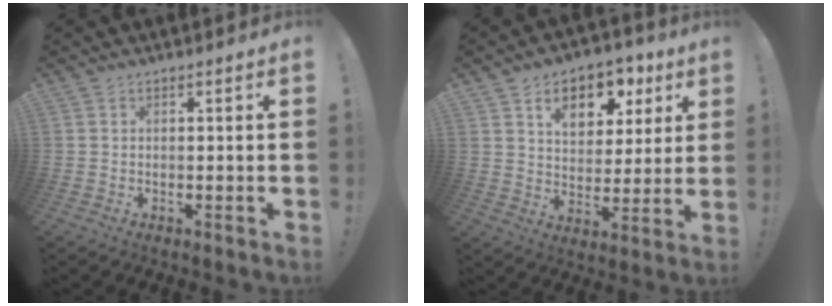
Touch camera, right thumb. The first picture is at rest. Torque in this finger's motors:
{"motor_torque": [-0.38, 1.07, 0.09, 0.24, 0.01]}